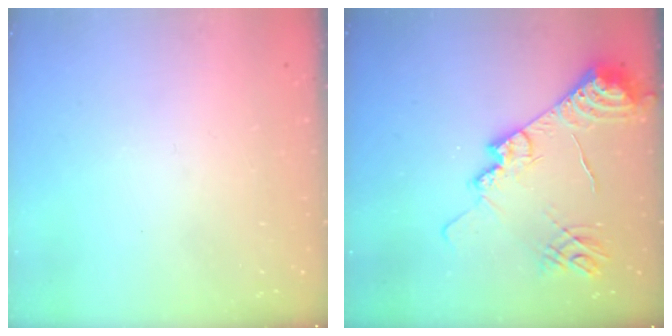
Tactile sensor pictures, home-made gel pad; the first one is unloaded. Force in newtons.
{"total": 18.3, "press": 18.2, "slide": 2.0}